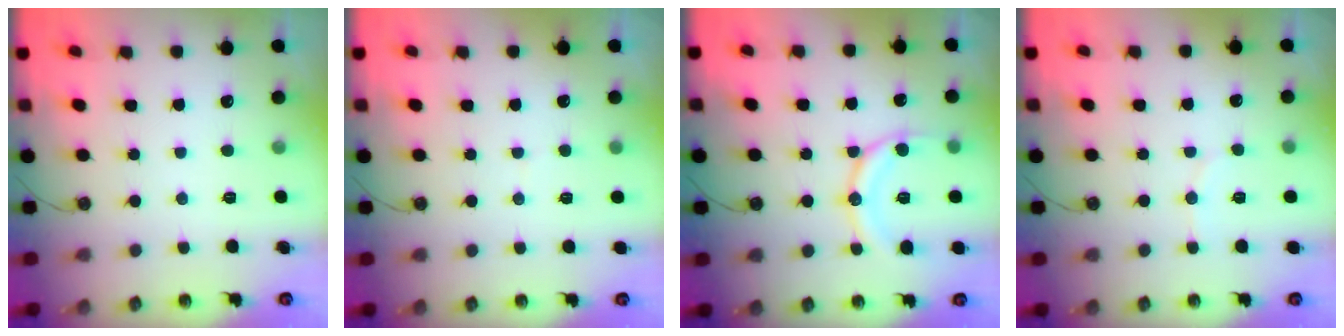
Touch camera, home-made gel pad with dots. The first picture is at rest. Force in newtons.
{"total": 2.2, "press": 2.1, "slide": 0.8}
{"total": 13.5, "press": 13.4, "slide": 1.5}
{"total": 5.5, "press": 5.4, "slide": 1.0}